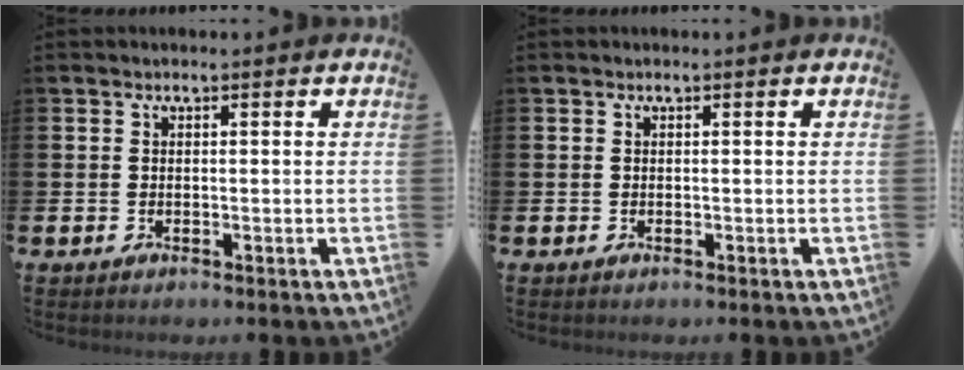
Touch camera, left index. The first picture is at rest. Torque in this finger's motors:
{"motor_torque": [-0.05, 0.03, 0.00, 0.00]}